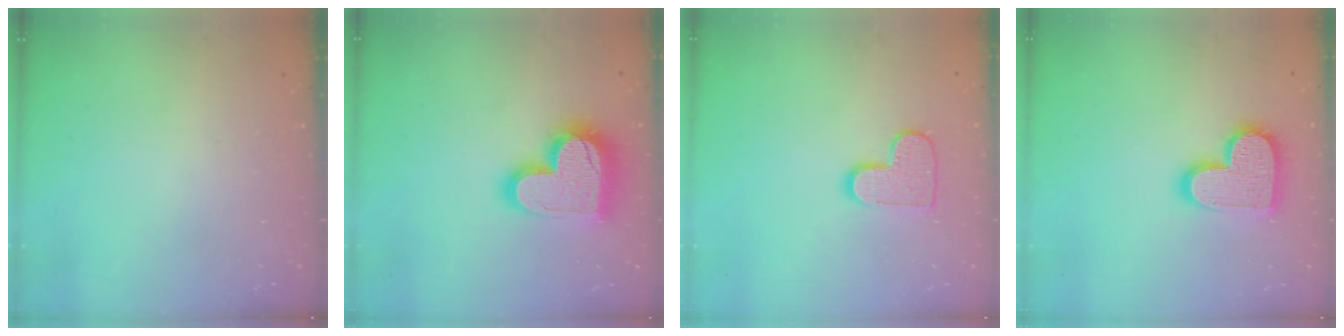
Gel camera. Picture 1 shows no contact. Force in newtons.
{"total": 19.4, "press": 19.3, "slide": 1.5}
{"total": 10.0, "press": 10.0, "slide": 0.6}
{"total": 15.1, "press": 15.0, "slide": 0.9}